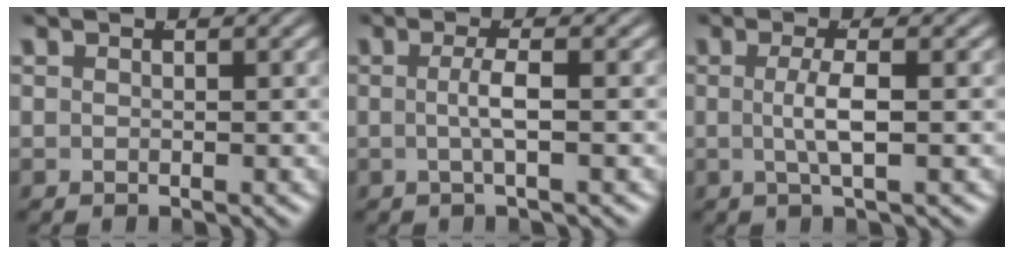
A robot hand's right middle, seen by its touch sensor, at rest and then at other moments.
{"total": 2.0, "force": [-0.5, -0.7, 1.8], "torque": [-0.038, -0.004, -0.005]}
{"total": 2.4, "force": [-0.2, -0.5, 2.4], "torque": [-0.045, -0.006, 0.000]}